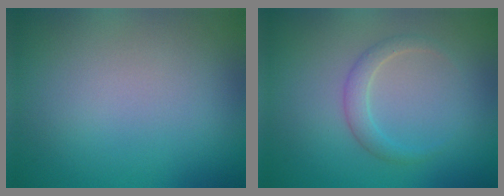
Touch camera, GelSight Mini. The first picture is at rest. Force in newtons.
{"total": 1.6, "press": 1.6, "slide": 0.1}